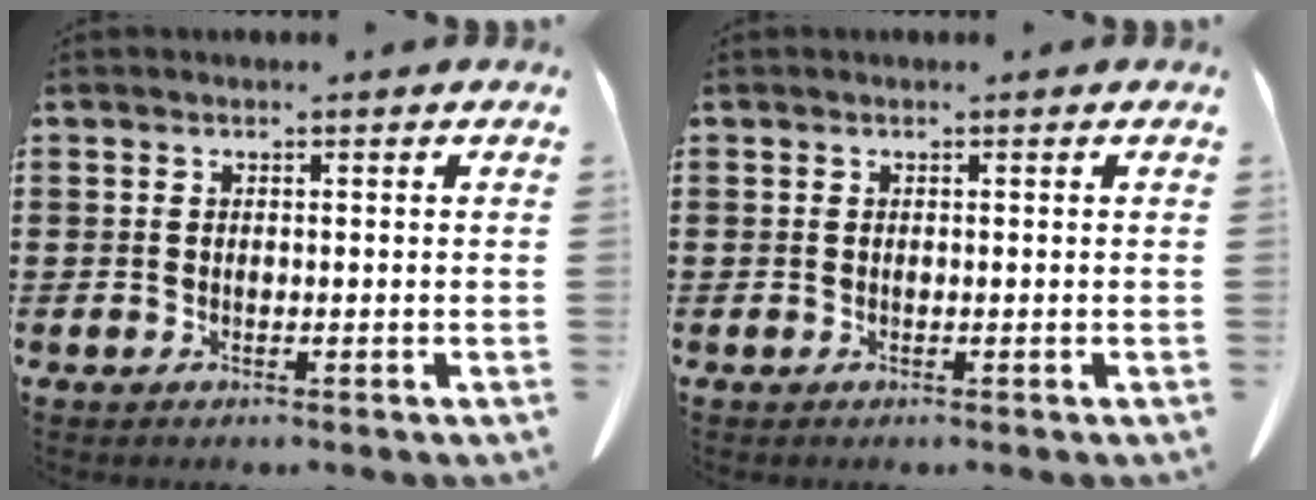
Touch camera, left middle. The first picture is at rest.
{"total": 0.0}